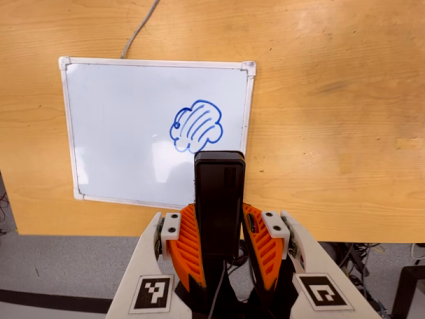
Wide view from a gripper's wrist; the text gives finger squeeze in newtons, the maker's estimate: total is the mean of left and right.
{"total": 5.5, "left": 3.9, "right": 7.2}